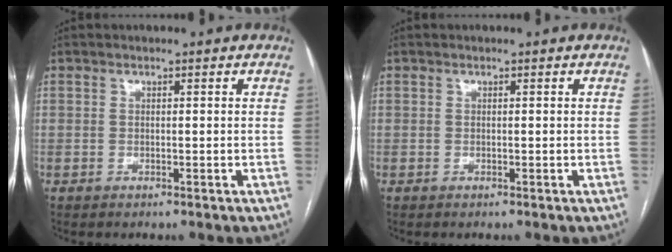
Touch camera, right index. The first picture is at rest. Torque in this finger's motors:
{"motor_torque": [0.01, 0.01, 0.00, 0.00]}